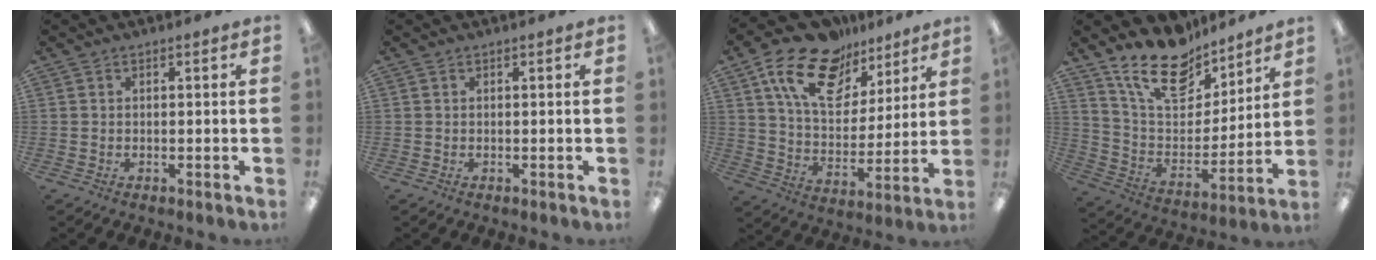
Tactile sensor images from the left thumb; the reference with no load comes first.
{"total": 0.0}
{"total": 17.9, "force": [11.5, 10.2, 9.2], "torque": [-0.162, -0.052, 0.208]}
{"total": 18.3, "force": [14.1, 8.7, 7.9], "torque": [-0.150, -0.087, 0.253]}